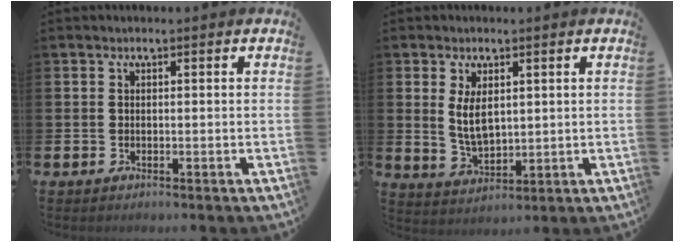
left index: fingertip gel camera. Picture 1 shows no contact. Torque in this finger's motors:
{"motor_torque": [0.73, 0.29, 0.21, 0.19]}